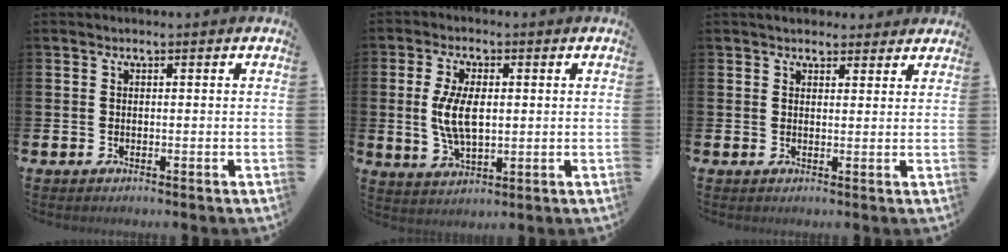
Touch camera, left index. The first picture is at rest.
{"total": 6.9, "force": [0.7, 3.4, 6.0], "torque": [-0.114, 0.004, 0.010]}
{"total": 3.1, "force": [2.9, 1.2, 0.1], "torque": [0.013, -0.016, 0.049]}